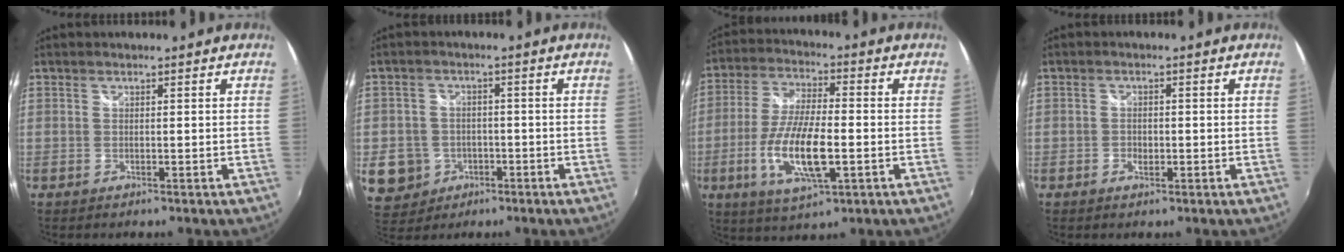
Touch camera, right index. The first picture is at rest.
{"total": 8.4, "force": [-2.5, 7.6, 2.4], "torque": [-0.083, 0.010, -0.028]}
{"total": 13.4, "force": [-3.9, 4.1, 12.1], "torque": [-0.249, -0.013, -0.072]}
{"total": 1.7, "force": [-0.8, 1.4, 0.7], "torque": [-0.014, -0.002, -0.013]}